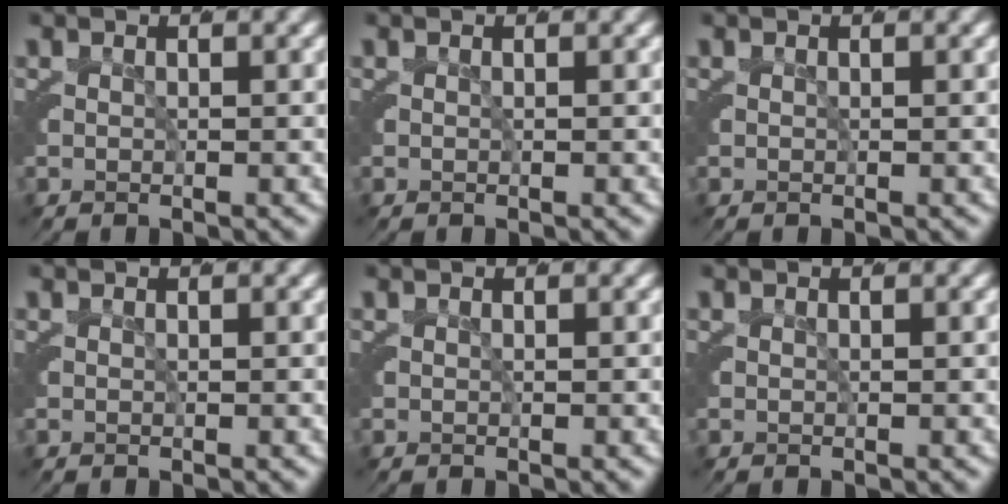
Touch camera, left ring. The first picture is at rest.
{"total": 0.0}
{"total": 0.0}
{"total": 0.0}
{"total": 0.0}
{"total": 0.0}